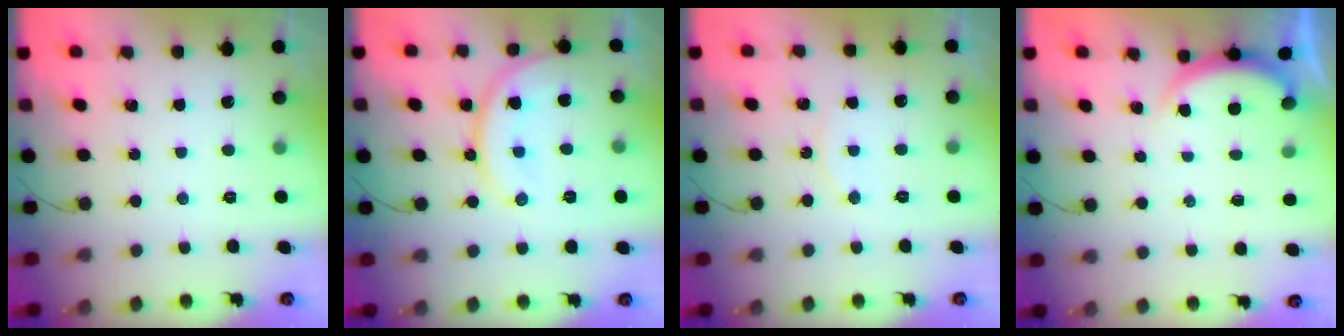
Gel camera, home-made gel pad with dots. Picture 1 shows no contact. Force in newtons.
{"total": 12.3, "press": 12.3, "slide": 0.5}
{"total": 5.3, "press": 5.3, "slide": 0.4}
{"total": 1.7, "press": 1.6, "slide": 0.5}